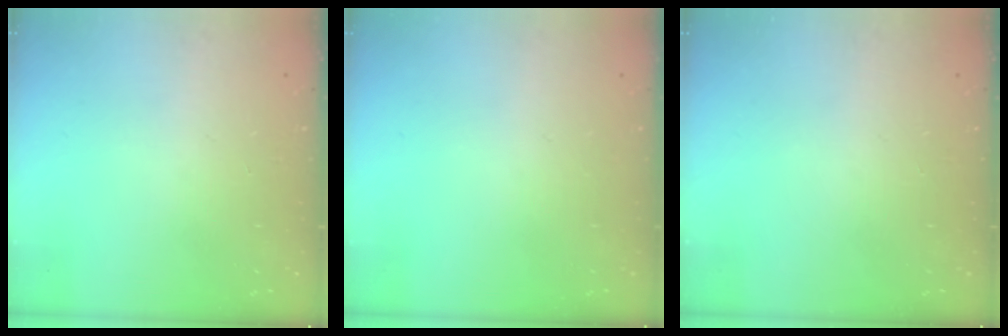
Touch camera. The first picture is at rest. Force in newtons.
{"total": 0.0}
{"total": 0.0}